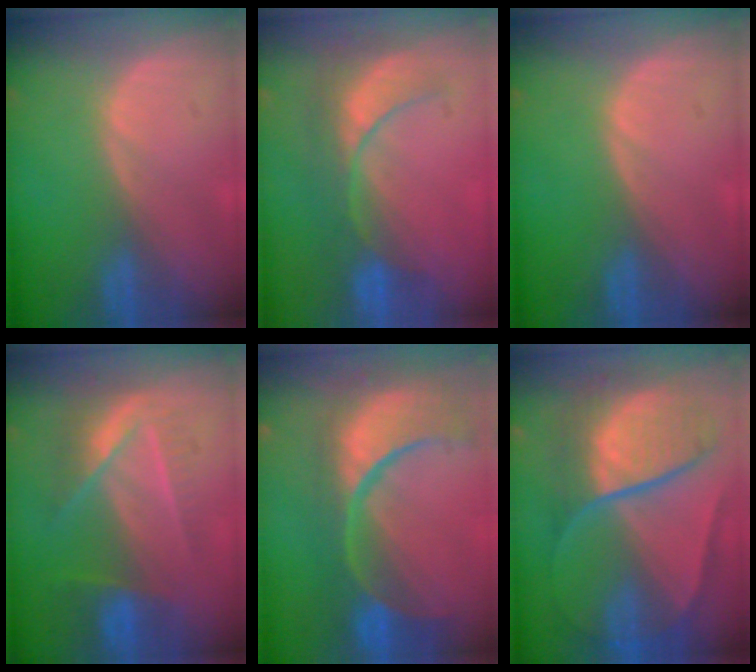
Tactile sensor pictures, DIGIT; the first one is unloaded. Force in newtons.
{"total": 7.9, "press": 7.4, "slide": 2.6}
{"total": 0.0}
{"total": 7.3, "press": 6.5, "slide": 3.2}
{"total": 14.0, "press": 11.1, "slide": 8.4}
{"total": 10.4, "press": 10.3, "slide": 1.1}